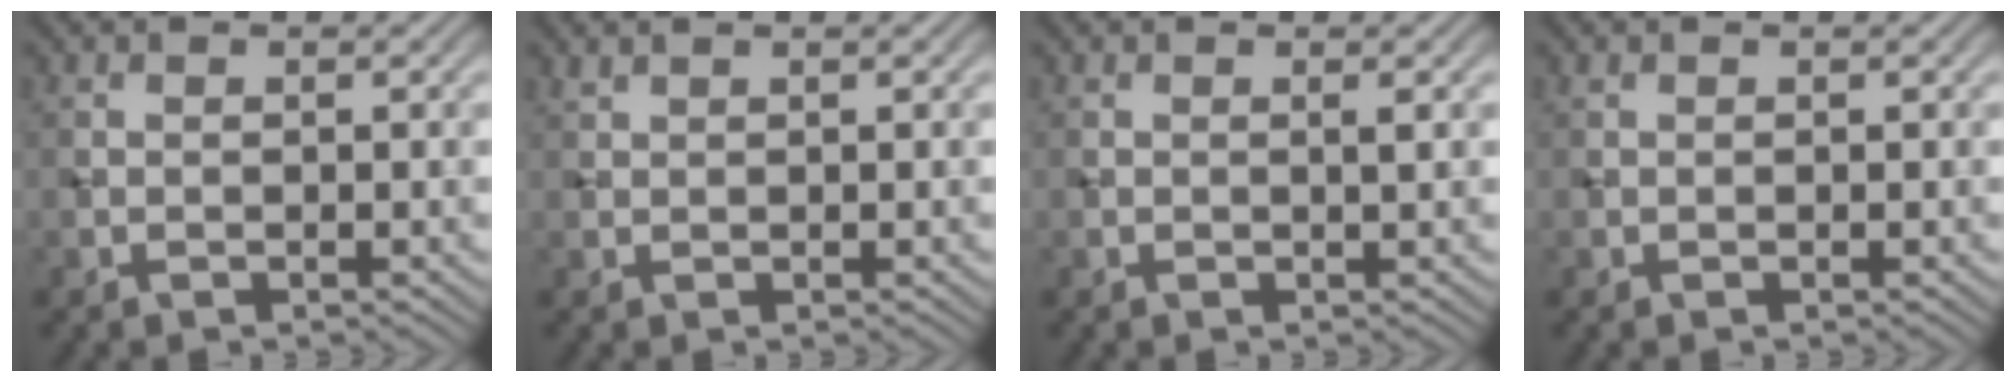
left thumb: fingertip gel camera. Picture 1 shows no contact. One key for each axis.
{"total": 0.7, "fx": 0.6, "fy": 0.0, "fz": 0.2, "tx": -0.008, "ty": 0.003, "tz": 0.015}
{"total": 0.6, "fx": 0.2, "fy": -0.1, "fz": 0.6, "tx": -0.013, "ty": 0.002, "tz": 0.002}
{"total": 0.0}